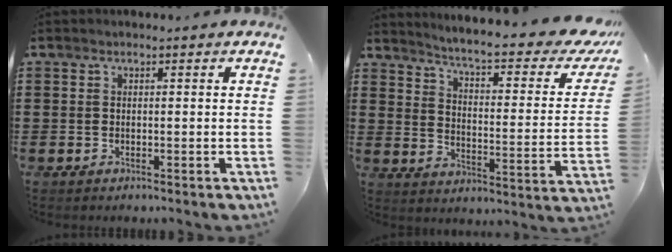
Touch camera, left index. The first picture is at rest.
{"total": 5.5, "force": [4.5, -0.2, 3.1], "torque": [-0.072, -0.041, 0.065]}